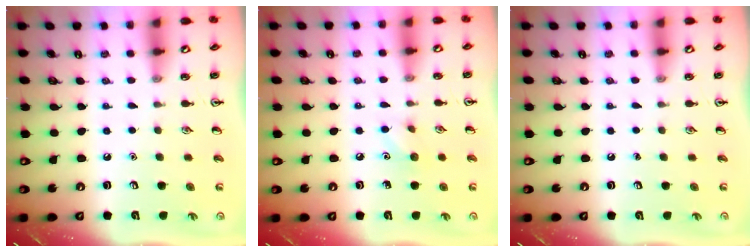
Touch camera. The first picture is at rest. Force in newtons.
{"total": 5.2, "press": 5.0, "slide": 1.7}
{"total": 0.0}